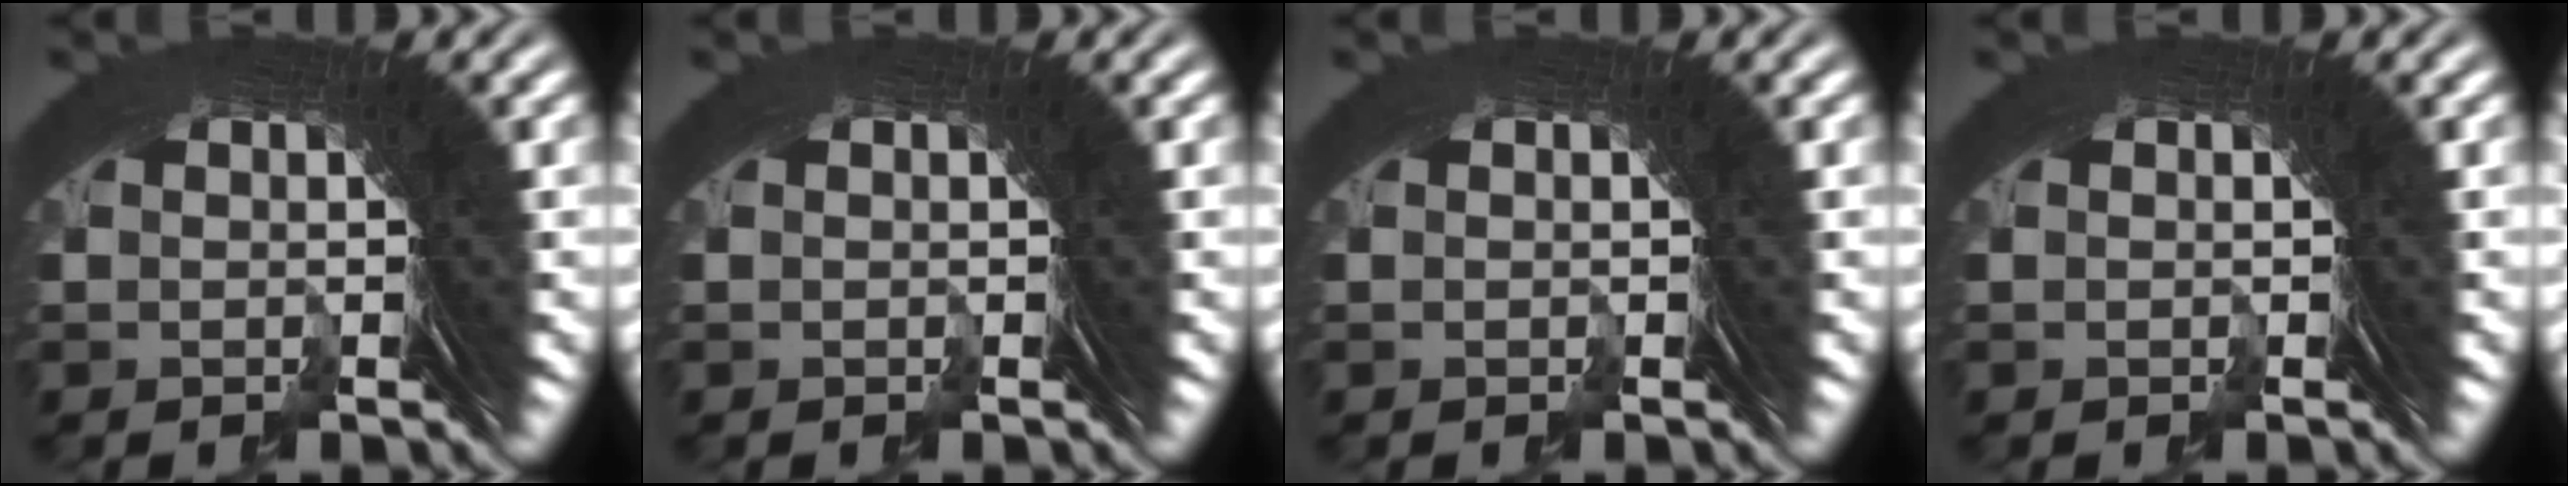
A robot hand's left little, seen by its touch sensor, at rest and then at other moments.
{"total": 0.0}
{"total": 0.0}
{"total": 0.0}